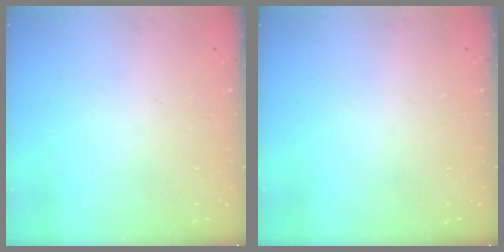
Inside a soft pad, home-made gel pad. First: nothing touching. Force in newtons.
{"total": 0.0}